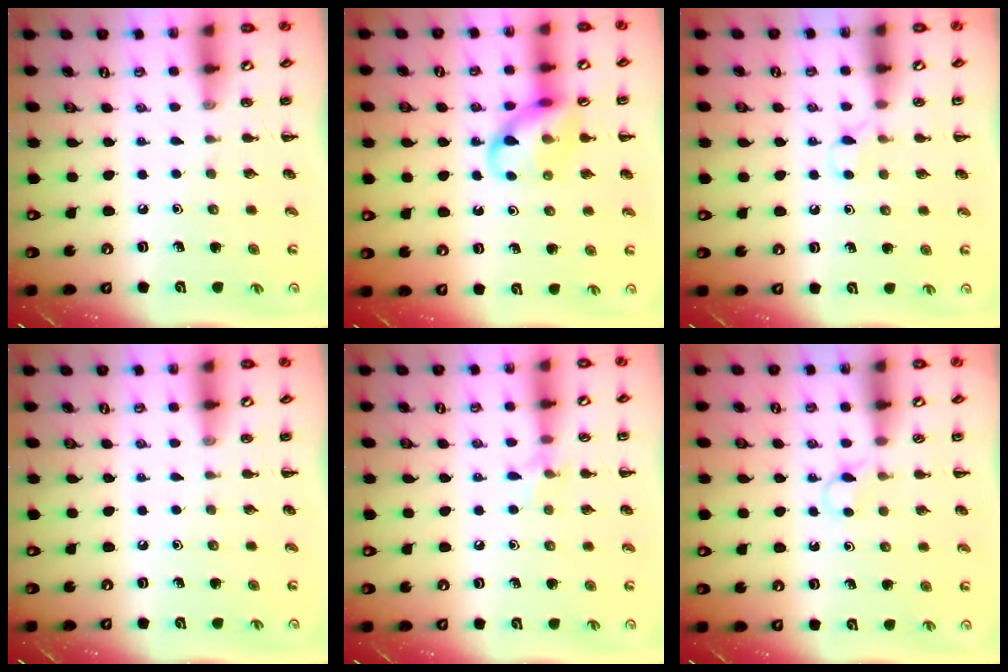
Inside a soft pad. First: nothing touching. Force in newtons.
{"total": 11.6, "press": 11.5, "slide": 1.6}
{"total": 3.5, "press": 3.3, "slide": 1.1}
{"total": 0.0}
{"total": 6.1, "press": 5.8, "slide": 2.0}
{"total": 2.8, "press": 2.7, "slide": 0.8}